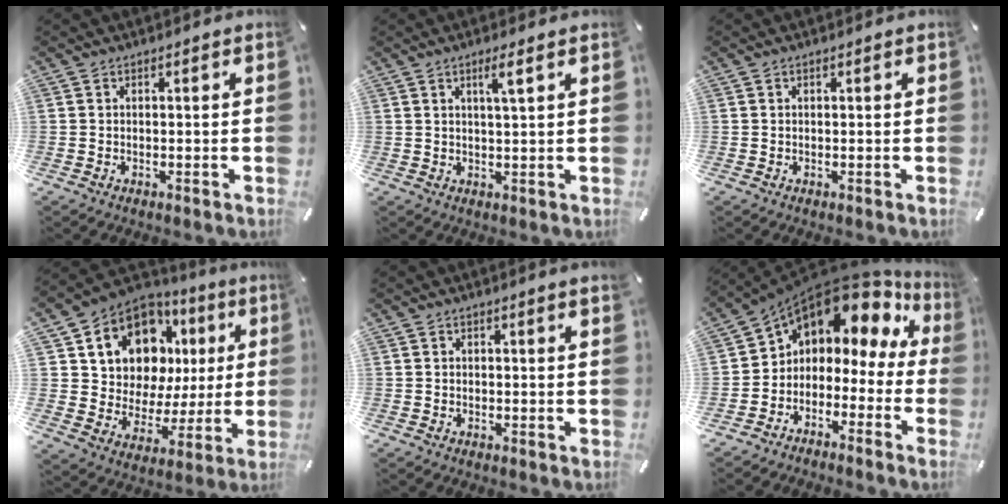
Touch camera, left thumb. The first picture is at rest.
{"total": 4.1, "force": [1.9, 0.0, 3.6], "torque": [-0.074, -0.001, 0.030]}
{"total": 0.0}
{"total": 13.0, "force": [7.2, 9.4, 5.2], "torque": [-0.096, -0.066, 0.132]}
{"total": 1.0, "force": [0.8, 0.0, 0.6], "torque": [-0.010, -0.002, 0.014]}
{"total": 8.7, "force": [6.1, 5.3, 3.3], "torque": [-0.064, -0.074, 0.100]}